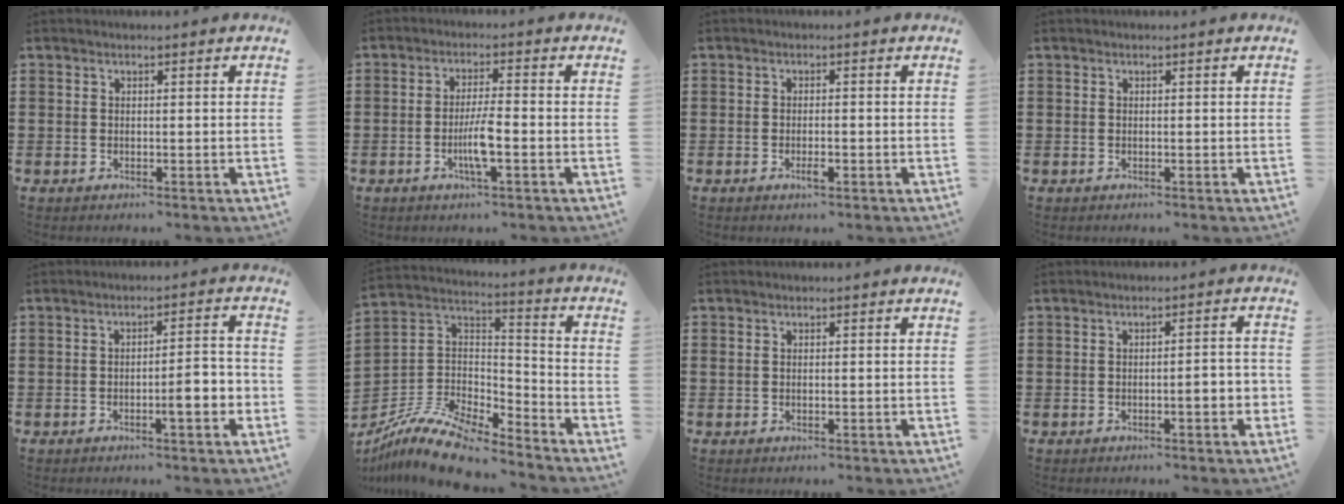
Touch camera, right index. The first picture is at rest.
{"total": 5.2, "force": [-1.8, 0.4, 4.8], "torque": [-0.097, -0.010, -0.037]}
{"total": 1.8, "force": [-0.8, 0.5, 1.5], "torque": [-0.027, -0.001, -0.014]}
{"total": 0.0}
{"total": 4.8, "force": [-1.8, 0.9, 4.4], "torque": [-0.063, 0.001, -0.033]}
{"total": 12.1, "force": [-10.1, 3.5, 5.6], "torque": [-0.118, 0.030, -0.199]}
{"total": 0.0}
{"total": 3.1, "force": [-1.0, 0.5, 2.9], "torque": [-0.048, 0.002, -0.018]}